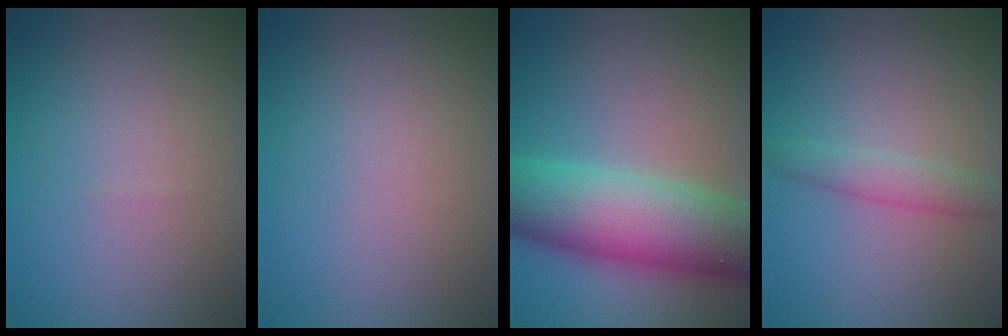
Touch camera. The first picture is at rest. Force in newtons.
{"total": 0.0}
{"total": 12.1, "press": 12.0, "slide": 0.4}
{"total": 2.0, "press": 2.0, "slide": 0.1}